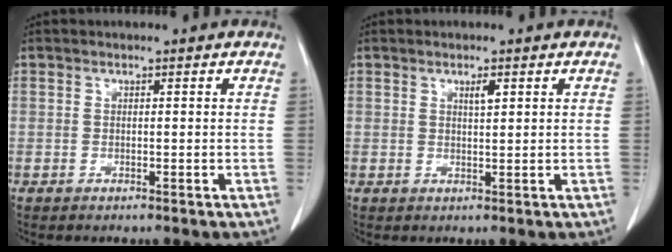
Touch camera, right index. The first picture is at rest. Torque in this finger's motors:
{"motor_torque": [0.17, -0.06, 0.05, 0.02]}